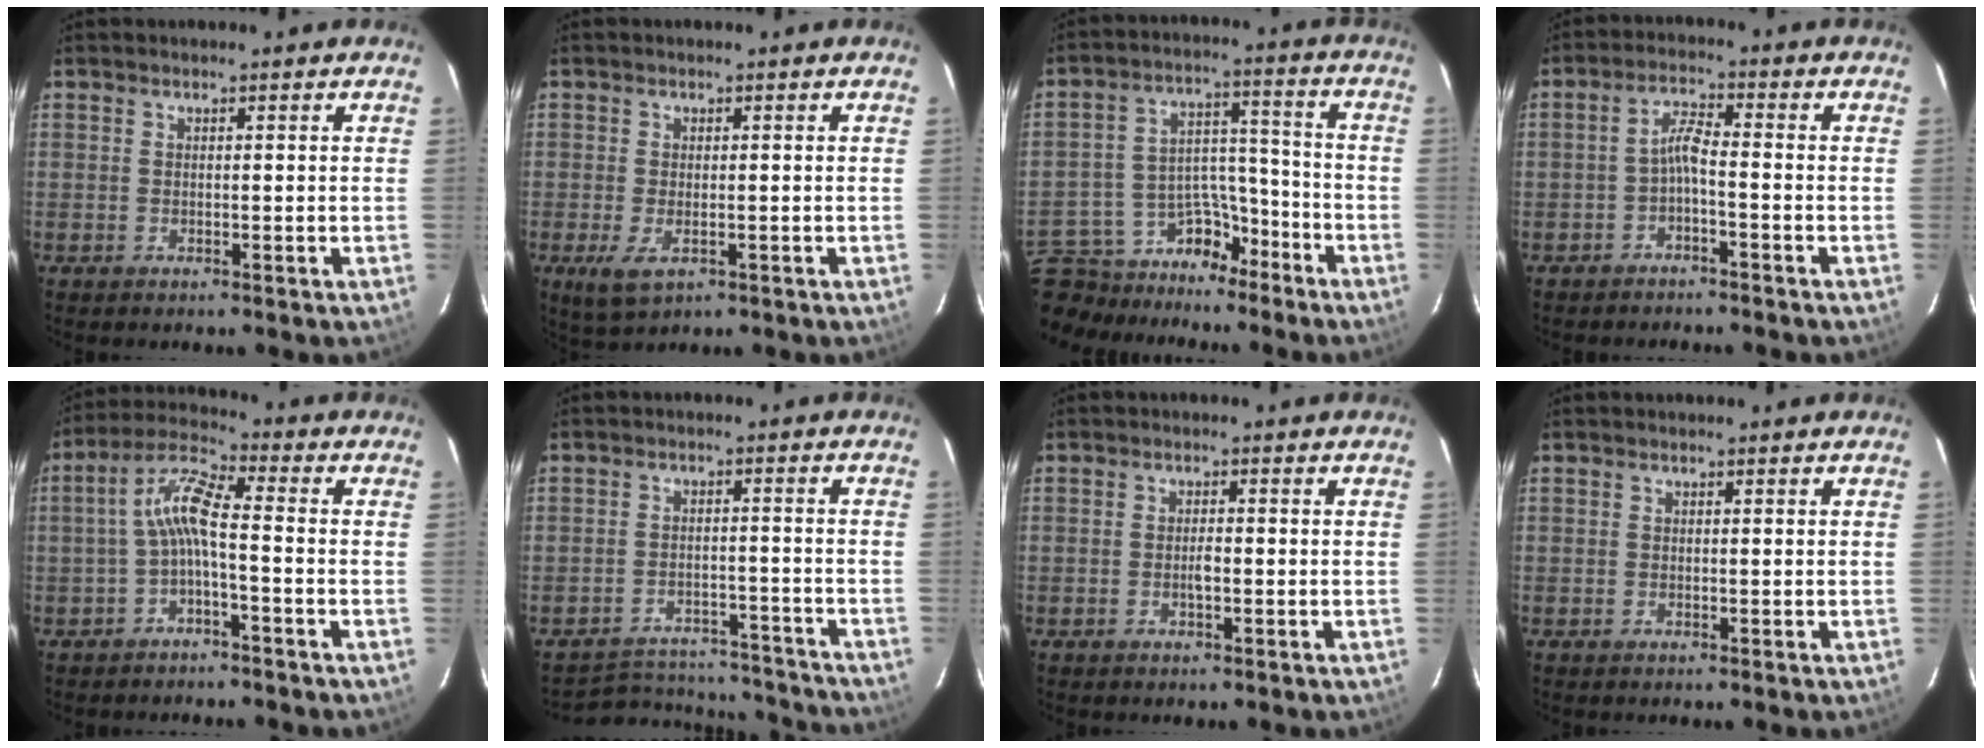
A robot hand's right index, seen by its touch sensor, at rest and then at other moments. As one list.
[{"total": 4.5, "force": [-1.7, 2.3, 3.5], "torque": [-0.072, -0.016, -0.025]}, {"total": 16.6, "force": [-11.5, 10.2, 6.4], "torque": [-0.156, 0.042, -0.166]}, {"total": 3.2, "force": [-1.8, 0.2, 2.6], "torque": [-0.062, 0.011, -0.034]}, {"total": 6.6, "force": [-1.7, 1.0, 6.3], "torque": [-0.151, 0.019, -0.033]}, {"total": 14.7, "force": [-13.4, 5.5, 2.4], "torque": [-0.057, 0.039, -0.160]}, {"total": 1.6, "force": [-0.5, 0.6, 1.4], "torque": [-0.025, 0.001, -0.010]}, {"total": 0.0}]